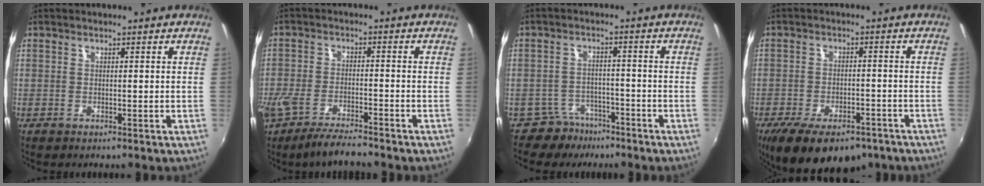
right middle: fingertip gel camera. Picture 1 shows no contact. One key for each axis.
{"total": 9.2, "fx": -7.7, "fy": 1.9, "fz": 4.7, "tx": -0.114, "ty": -0.029, "tz": -0.137}
{"total": 4.7, "fx": -3.9, "fy": 2.6, "fz": -0.1, "tx": -0.003, "ty": 0.017, "tz": -0.063}
{"total": 15.9, "fx": -11.1, "fy": 6.9, "fz": 9.1, "tx": -0.183, "ty": -0.030, "tz": -0.162}